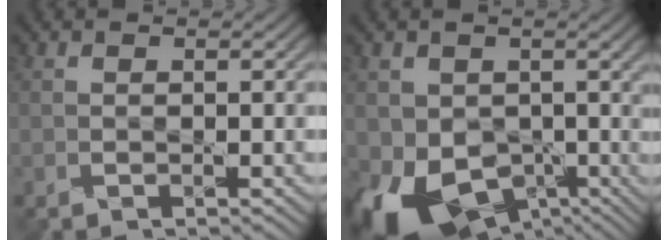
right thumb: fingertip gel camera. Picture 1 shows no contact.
{"total": 10.7, "force": [-2.2, 8.3, 6.4], "torque": [-0.139, -0.036, -0.038]}